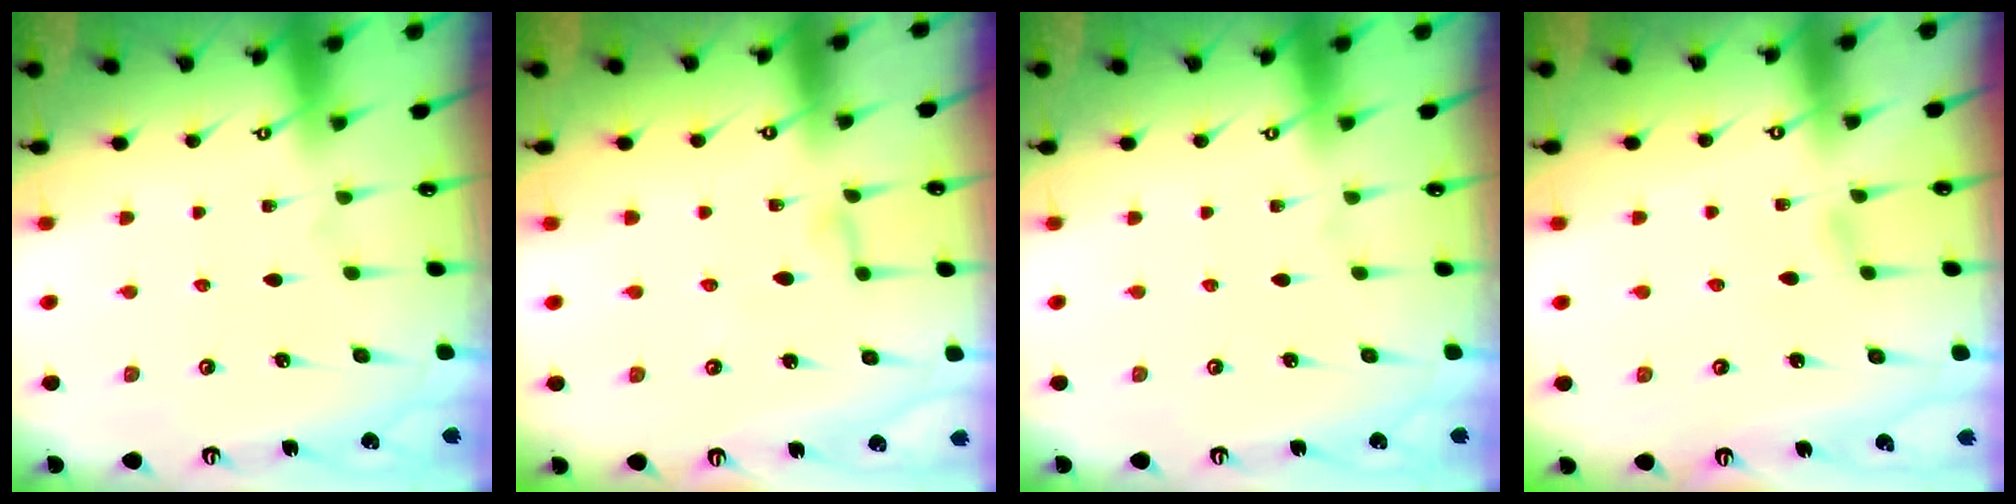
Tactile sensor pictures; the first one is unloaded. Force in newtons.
{"total": 4.9, "press": 4.9, "slide": 0.6}
{"total": 0.0}
{"total": 4.4, "press": 4.4, "slide": 0.4}